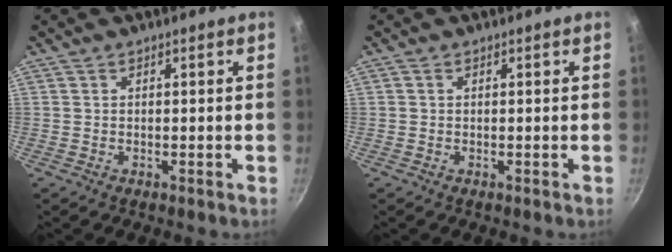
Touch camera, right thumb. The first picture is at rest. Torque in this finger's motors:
{"motor_torque": [-0.39, 0.12, -0.20, 0.07, -0.03]}